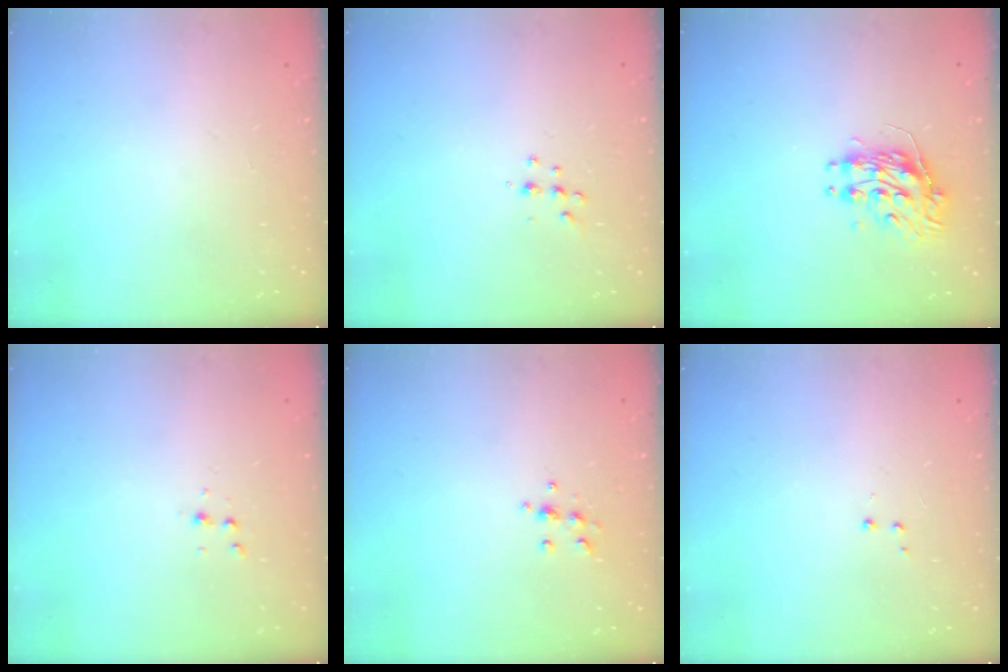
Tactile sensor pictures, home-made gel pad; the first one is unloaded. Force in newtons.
{"total": 5.7, "press": 5.6, "slide": 0.8}
{"total": 9.5, "press": 9.5, "slide": 0.8}
{"total": 3.6, "press": 3.5, "slide": 0.9}
{"total": 7.2, "press": 7.1, "slide": 0.7}
{"total": 3.0, "press": 2.9, "slide": 0.7}